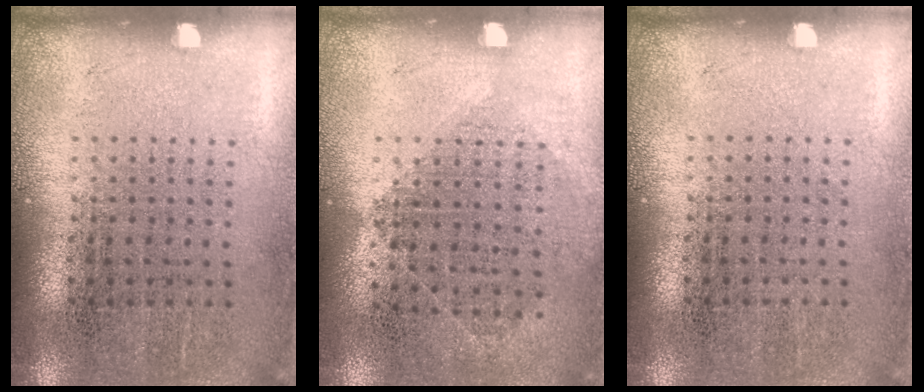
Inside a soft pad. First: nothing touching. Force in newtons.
{"total": 1.0, "press": 0.9, "slide": 0.4}
{"total": 0.0}